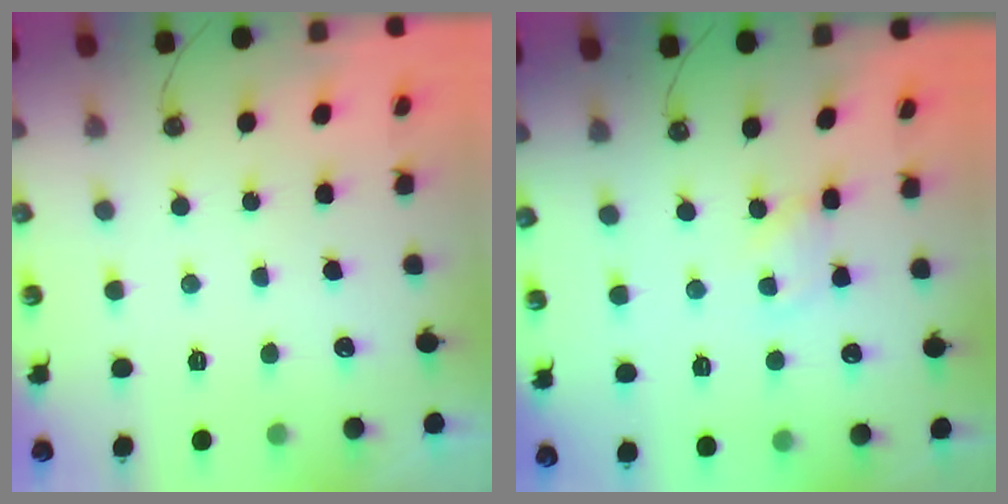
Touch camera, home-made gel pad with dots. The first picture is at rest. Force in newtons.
{"total": 1.8, "press": 1.8, "slide": 0.2}